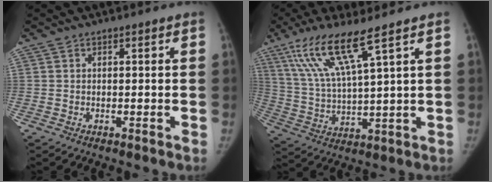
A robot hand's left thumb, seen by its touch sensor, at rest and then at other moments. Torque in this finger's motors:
{"motor_torque": [0.70, -0.39, 1.70, -1.06, 0.52]}